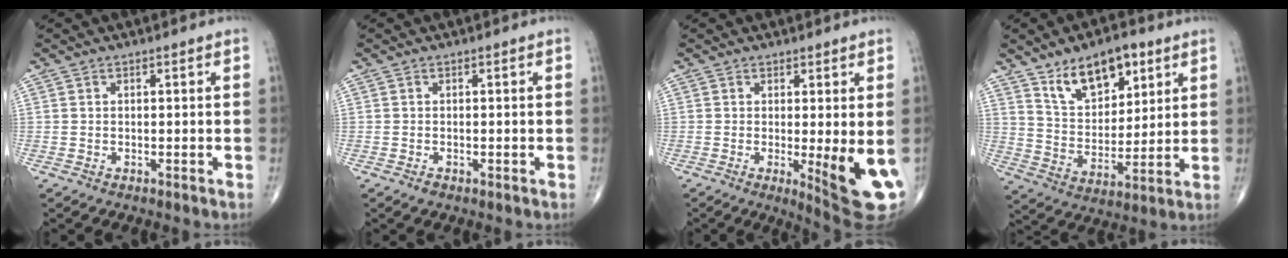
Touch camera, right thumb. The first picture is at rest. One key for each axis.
{"total": 0.8, "fx": -0.4, "fy": 0.5, "fz": 0.5, "tx": -0.009, "ty": -0.001, "tz": -0.007}
{"total": 10.1, "fx": -1.7, "fy": 2.2, "fz": 9.7, "tx": -0.125, "ty": -0.024, "tz": -0.016}
{"total": 13.9, "fx": 7.9, "fy": 7.3, "fz": 8.7, "tx": -0.107, "ty": -0.043, "tz": 0.142}